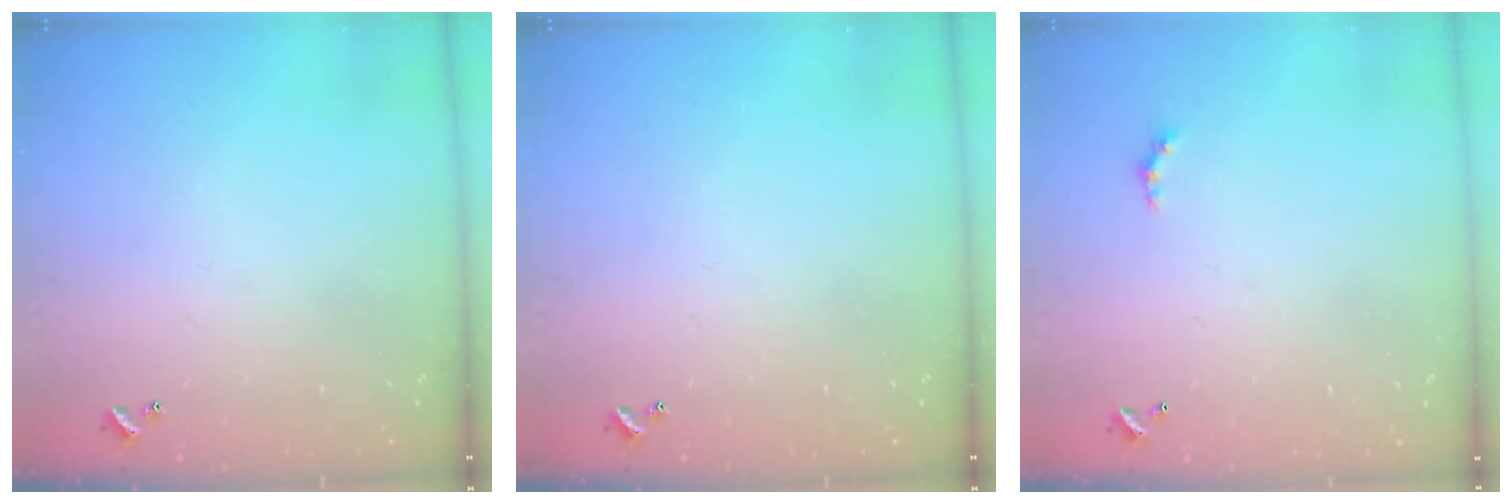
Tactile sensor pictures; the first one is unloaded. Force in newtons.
{"total": 0.0}
{"total": 1.7, "press": 1.6, "slide": 0.5}